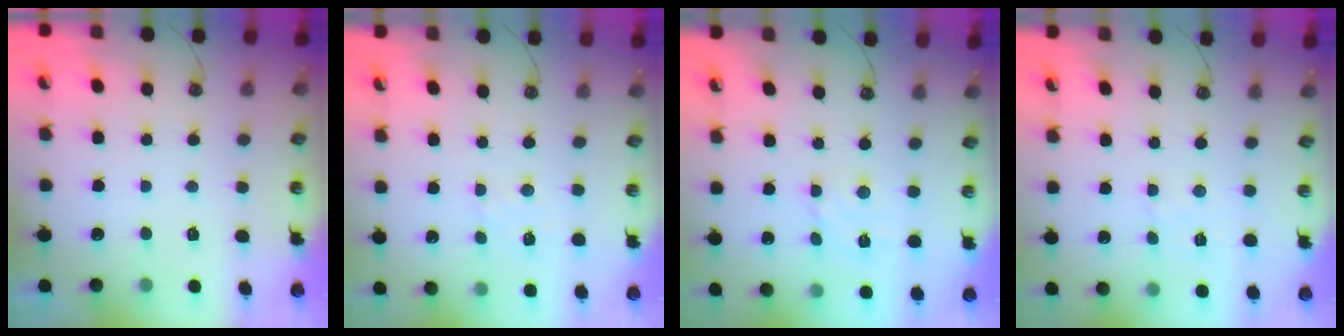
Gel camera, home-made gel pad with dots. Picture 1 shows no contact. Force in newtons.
{"total": 5.0, "press": 4.9, "slide": 0.7}
{"total": 2.9, "press": 2.9, "slide": 0.4}
{"total": 1.6, "press": 1.5, "slide": 0.4}